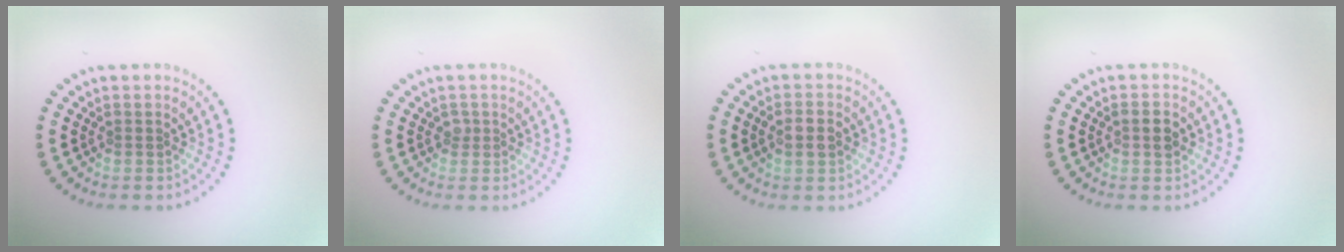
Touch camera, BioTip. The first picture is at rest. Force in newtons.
{"total": 0.8, "press": 0.5, "slide": 0.6}
{"total": 2.1, "press": 2.1, "slide": 0.2}
{"total": 1.7, "press": 1.7, "slide": 0.1}